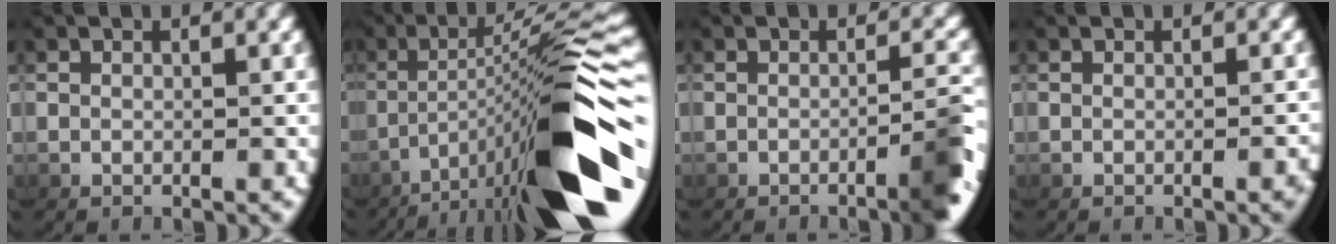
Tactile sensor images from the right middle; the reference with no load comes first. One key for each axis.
{"total": 13.1, "fx": -3.9, "fy": 2.7, "fz": 12.2, "tx": -0.184, "ty": 0.003, "tz": -0.047}
{"total": 3.8, "fx": -1.6, "fy": 0.5, "fz": 3.4, "tx": -0.049, "ty": 0.002, "tz": -0.026}
{"total": 0.9, "fx": -0.6, "fy": 0.0, "fz": 0.7, "tx": -0.006, "ty": 0.008, "tz": -0.013}